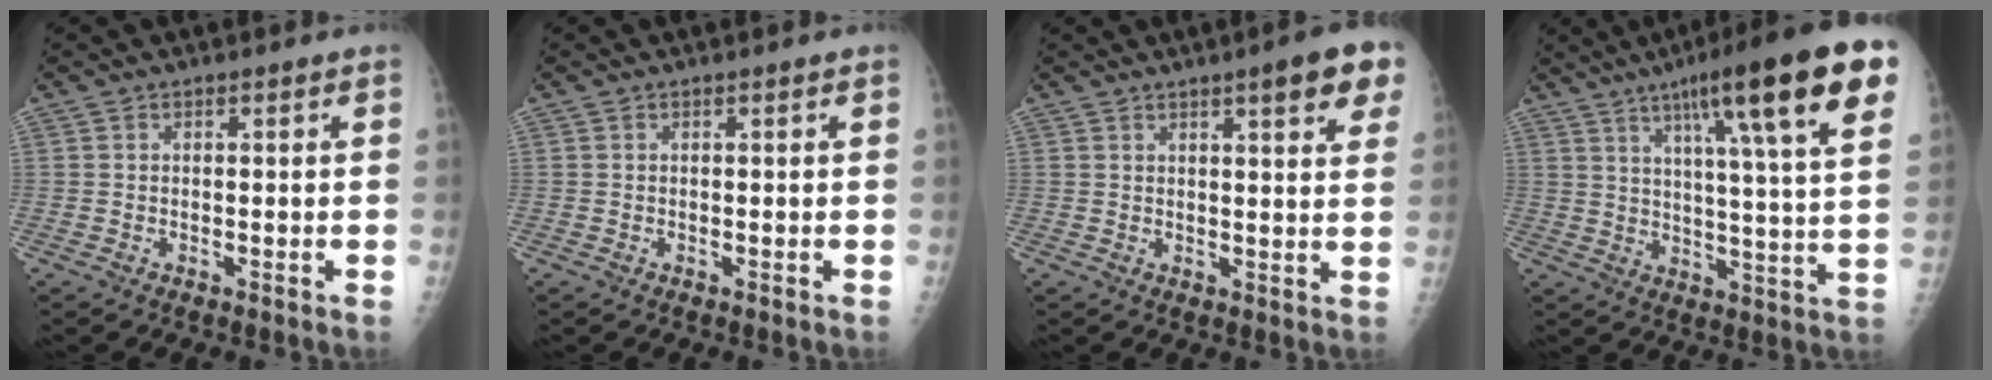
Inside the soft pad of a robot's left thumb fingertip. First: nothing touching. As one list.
[{"total": 0.0}, {"total": 9.1, "force": [4.9, 1.7, 7.4], "torque": [-0.076, -0.016, 0.057]}, {"total": 23.4, "force": [12.1, 3.3, 19.7], "torque": [-0.280, -0.019, 0.169]}]